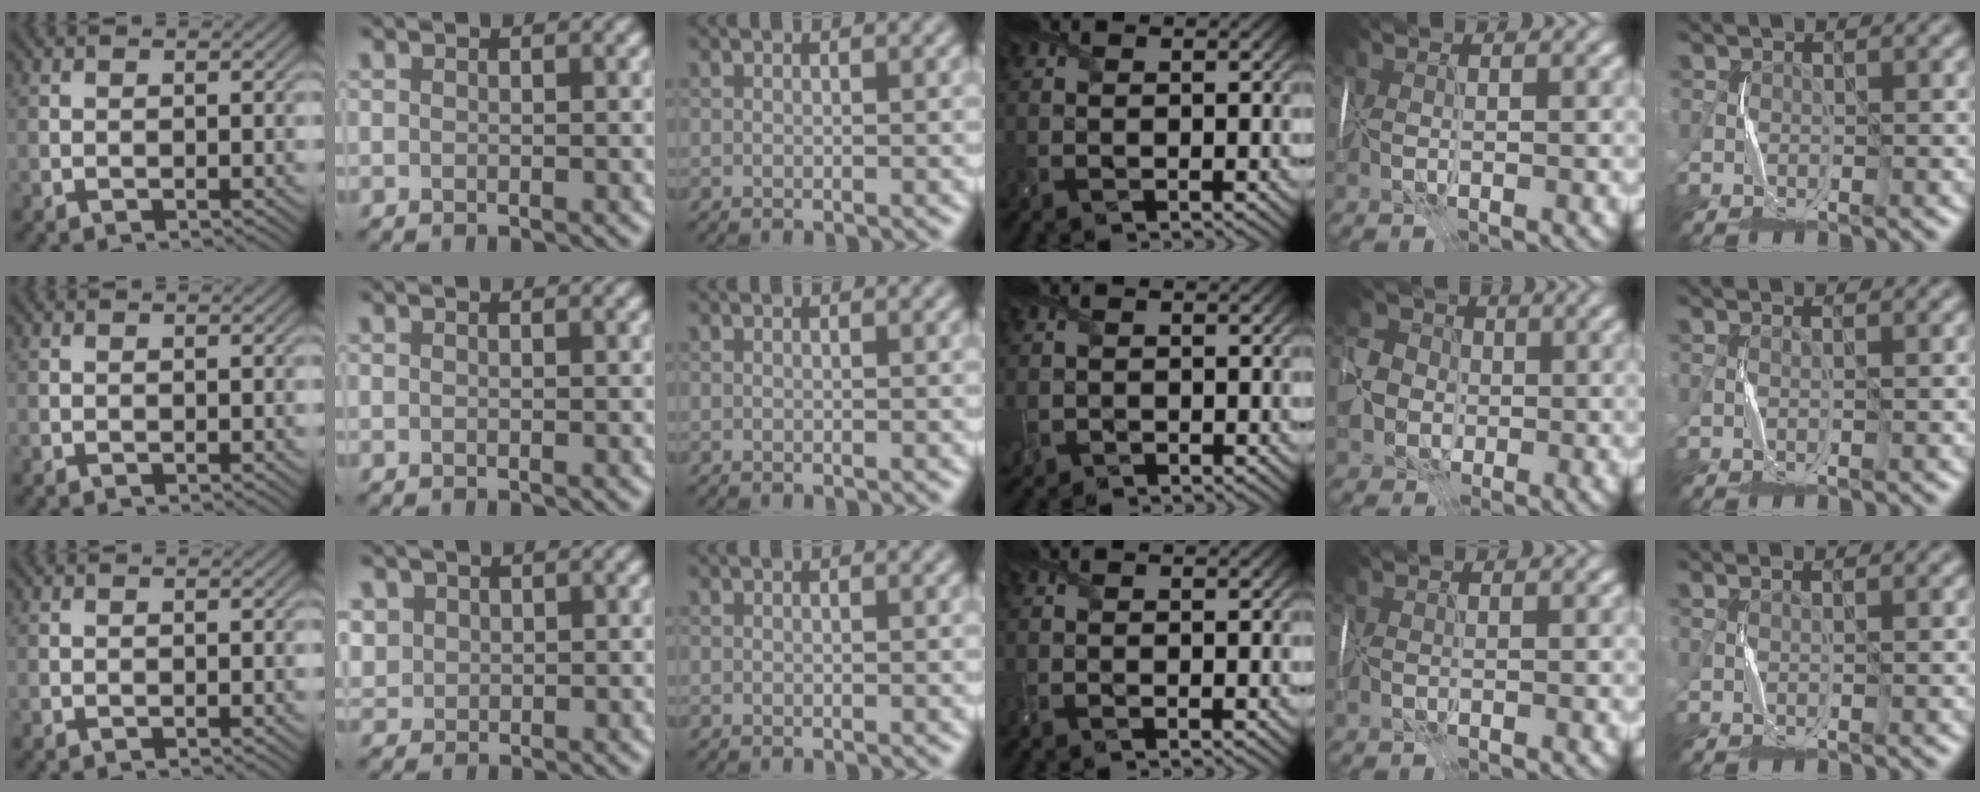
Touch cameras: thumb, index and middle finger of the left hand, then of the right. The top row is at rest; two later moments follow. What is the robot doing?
{"motion": "wrap", "object": "felt sheet"}